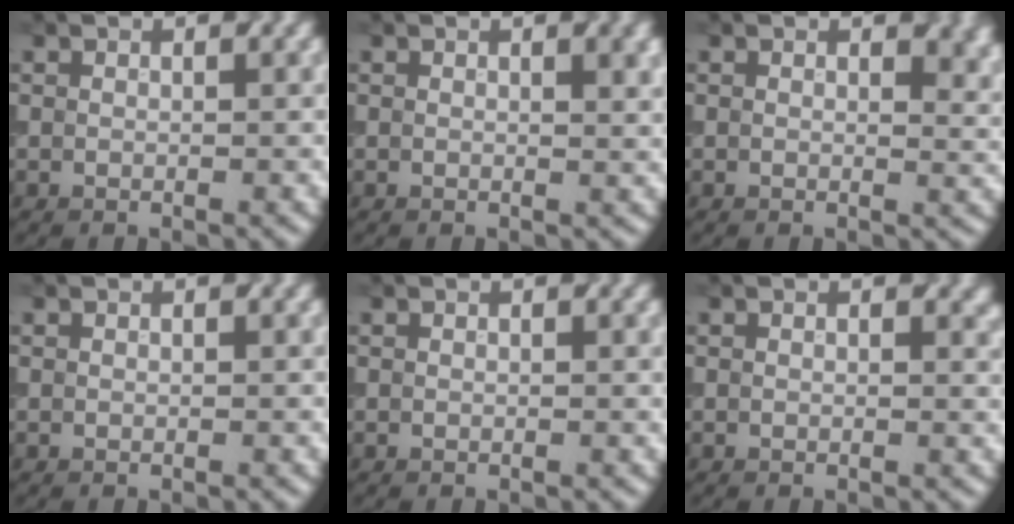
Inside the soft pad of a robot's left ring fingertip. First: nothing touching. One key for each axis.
{"total": 1.6, "fx": 0.5, "fy": 0.7, "fz": 1.4, "tx": -0.013, "ty": 0.000, "tz": 0.012}
{"total": 3.3, "fx": 1.2, "fy": 2.0, "fz": 2.4, "tx": -0.020, "ty": -0.005, "tz": 0.016}
{"total": 0.0}
{"total": 0.0}
{"total": 1.0, "fx": 0.3, "fy": 0.6, "fz": 0.7, "tx": -0.004, "ty": -0.002, "tz": 0.003}